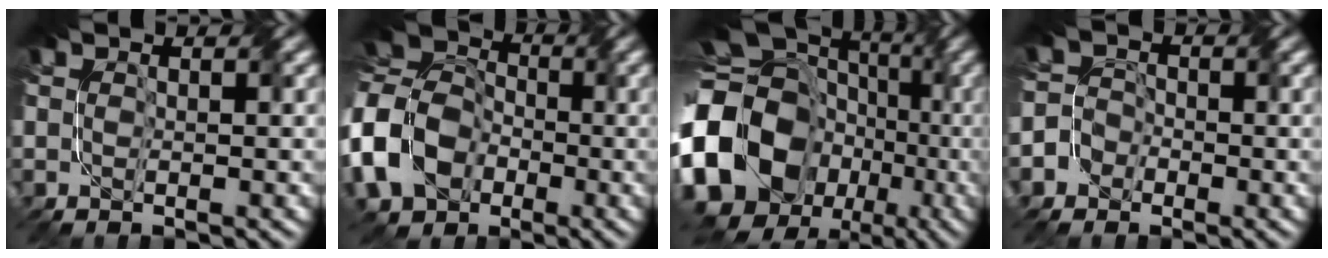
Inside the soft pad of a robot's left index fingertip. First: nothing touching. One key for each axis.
{"total": 10.4, "fx": -3.4, "fy": 7.6, "fz": 6.1, "tx": -0.153, "ty": 0.002, "tz": -0.081}
{"total": 19.0, "fx": -4.8, "fy": 15.9, "fz": 9.2, "tx": -0.204, "ty": -0.007, "tz": -0.119}
{"total": 3.3, "fx": -2.3, "fy": 2.5, "fz": 0.0, "tx": 0.021, "ty": 0.007, "tz": -0.050}